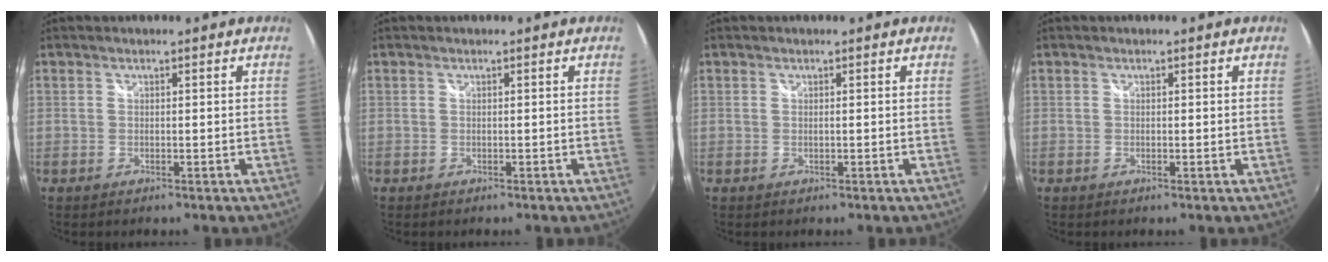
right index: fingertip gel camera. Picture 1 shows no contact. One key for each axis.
{"total": 0.0}
{"total": 0.0}
{"total": 0.0}